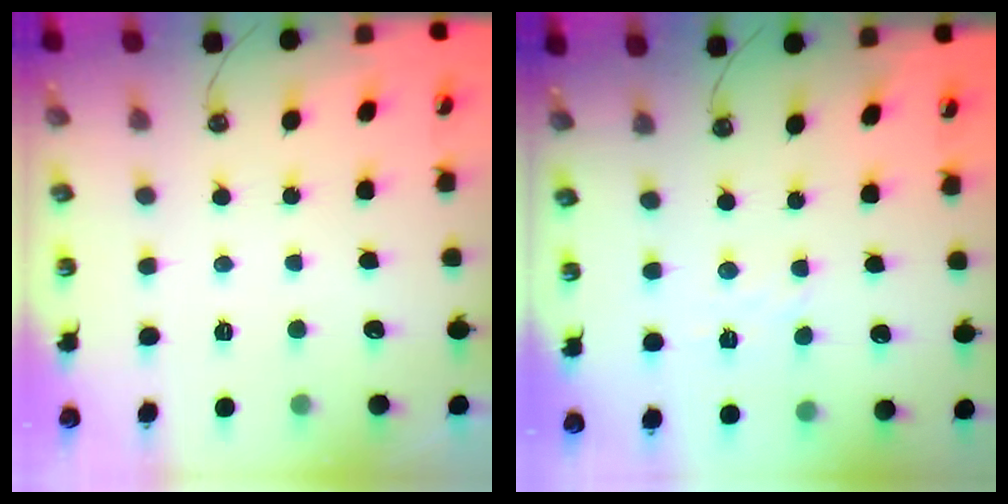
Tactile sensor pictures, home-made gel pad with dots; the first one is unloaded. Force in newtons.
{"total": 3.0, "press": 3.0, "slide": 0.4}